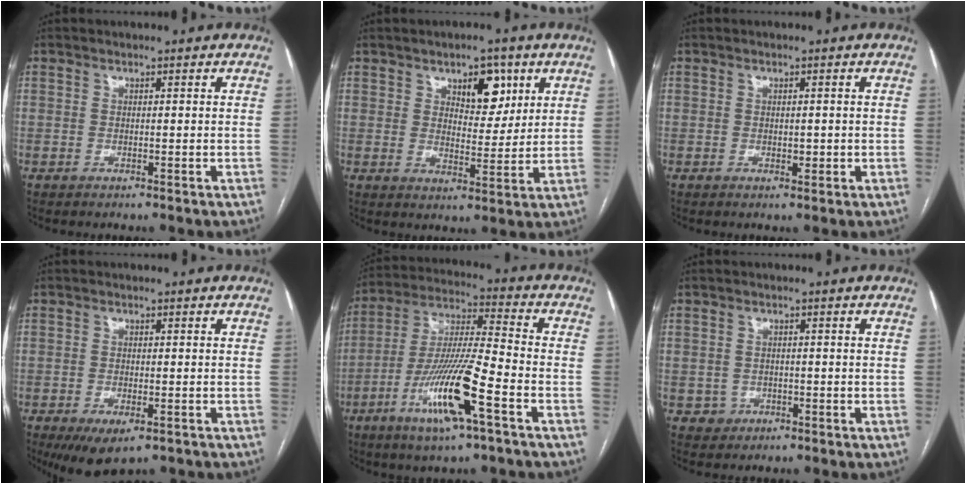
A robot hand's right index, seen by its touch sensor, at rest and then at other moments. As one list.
[{"total": 6.9, "force": [3.5, 3.4, 4.9], "torque": [-0.067, 0.003, 0.056]}, {"total": 1.3, "force": [-0.1, 0.8, 1.0], "torque": [-0.012, -0.001, 0.000]}, {"total": 6.2, "force": [-4.0, 2.5, 4.1], "torque": [-0.062, -0.011, -0.059]}, {"total": 15.2, "force": [-6.7, 0.9, 13.6], "torque": [-0.271, -0.014, -0.123]}, {"total": 2.3, "force": [-0.8, 2.2, -0.1], "torque": [0.011, 0.012, -0.010]}]